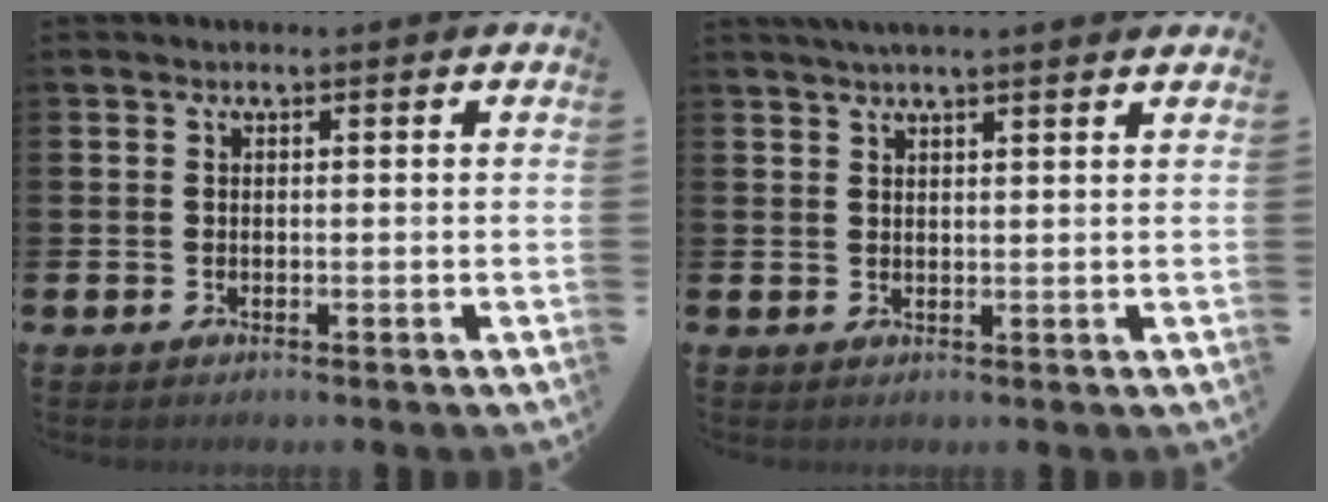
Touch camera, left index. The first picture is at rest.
{"total": 2.8, "force": [2.6, -0.1, 1.0], "torque": [-0.023, -0.003, 0.048]}